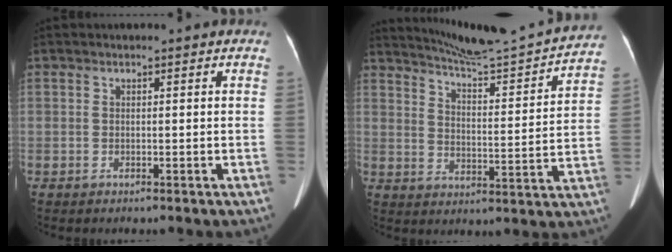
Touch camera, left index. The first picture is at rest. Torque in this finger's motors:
{"motor_torque": [0.00, -2.14, 0.01, 0.05]}